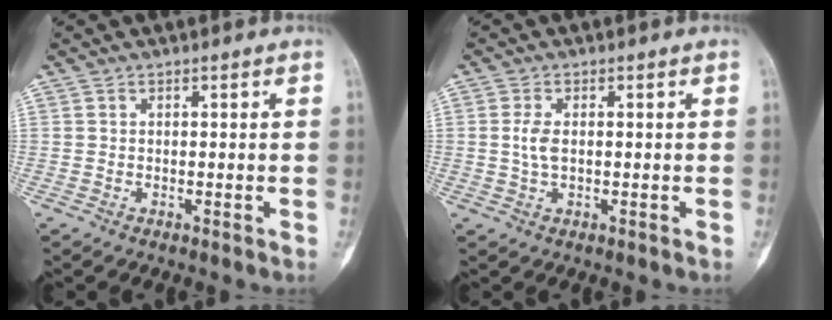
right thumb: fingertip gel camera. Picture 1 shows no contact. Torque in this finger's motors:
{"motor_torque": [1.03, 0.50, 0.31, -0.20, 0.23]}